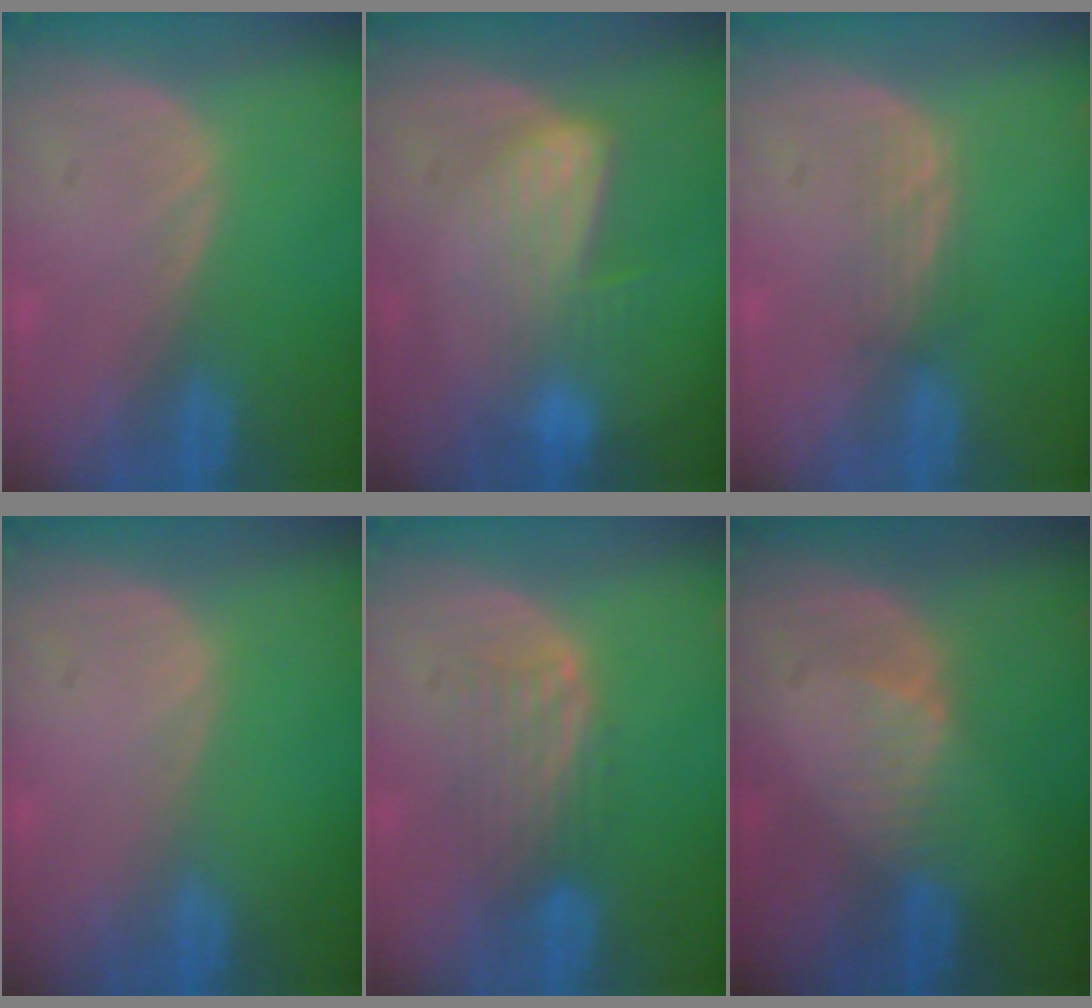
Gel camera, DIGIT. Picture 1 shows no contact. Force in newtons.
{"total": 6.9, "press": 6.2, "slide": 2.9}
{"total": 2.2, "press": 2.2, "slide": 0.4}
{"total": 0.0}
{"total": 4.6, "press": 4.0, "slide": 2.4}
{"total": 2.7, "press": 2.7, "slide": 0.3}